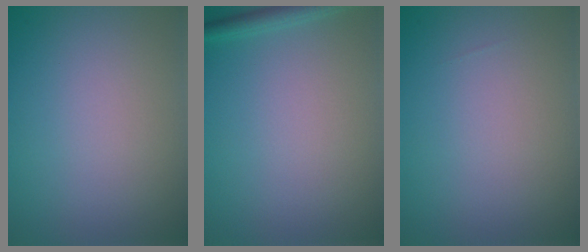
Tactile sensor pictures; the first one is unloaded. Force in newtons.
{"total": 1.6, "press": 1.6, "slide": 0.1}
{"total": 0.0}